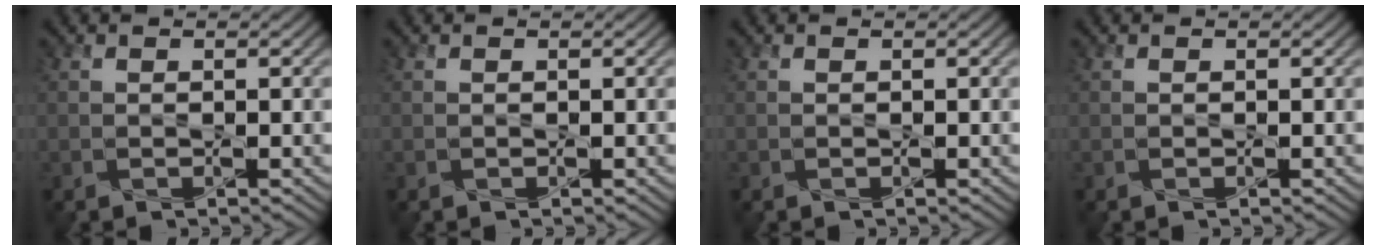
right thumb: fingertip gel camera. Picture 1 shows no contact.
{"total": 0.0}
{"total": 0.0}
{"total": 0.0}